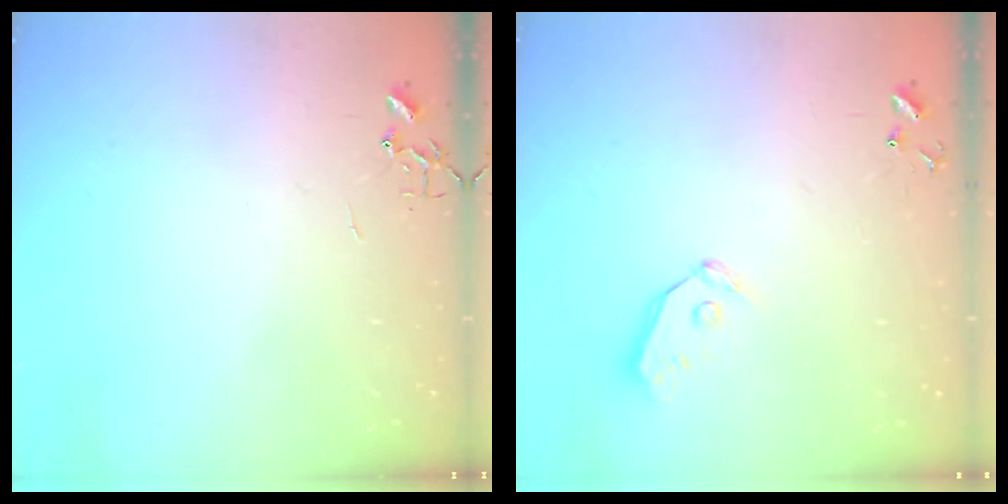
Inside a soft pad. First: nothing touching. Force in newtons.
{"total": 4.8, "press": 4.8, "slide": 0.5}